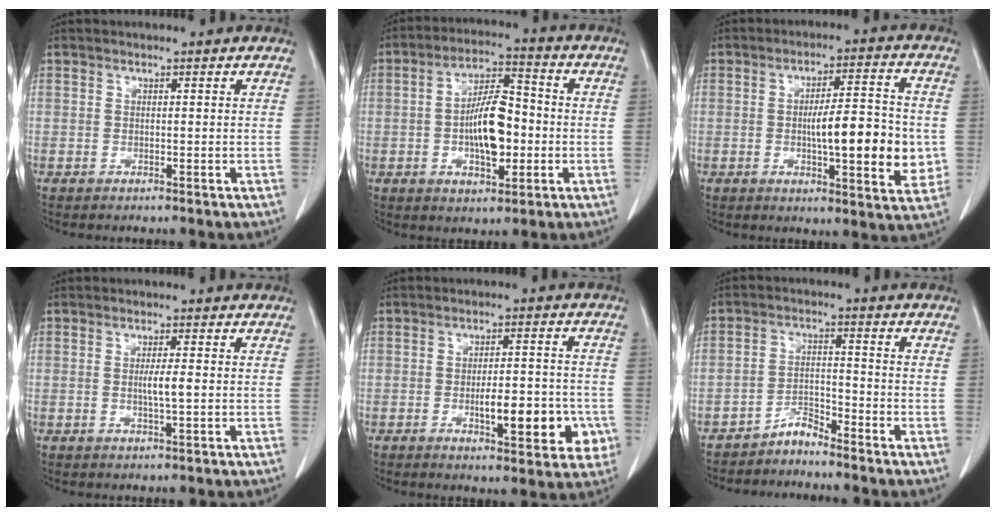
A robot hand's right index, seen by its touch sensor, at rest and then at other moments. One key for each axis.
{"total": 10.3, "fx": -1.5, "fy": 3.9, "fz": 9.4, "tx": -0.175, "ty": 0.014, "tz": -0.024}
{"total": 13.0, "fx": -1.4, "fy": 2.9, "fz": 12.6, "tx": -0.182, "ty": 0.007, "tz": -0.020}
{"total": 2.7, "fx": -0.2, "fy": 0.0, "fz": 2.7, "tx": -0.051, "ty": -0.003, "tz": -0.003}
{"total": 10.2, "fx": -3.0, "fy": 3.3, "fz": 9.2, "tx": -0.116, "ty": 0.010, "tz": -0.035}
{"total": 3.2, "fx": -3.1, "fy": 0.6, "fz": 0.5, "tx": -0.002, "ty": -0.006, "tz": -0.058}